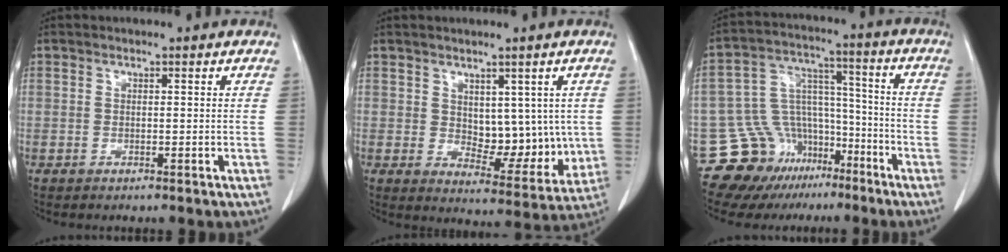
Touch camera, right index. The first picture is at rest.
{"total": 8.9, "force": [1.3, 5.3, 7.1], "torque": [-0.081, -0.006, 0.036]}
{"total": 14.9, "force": [-9.6, 10.8, 3.9], "torque": [-0.070, 0.083, -0.146]}